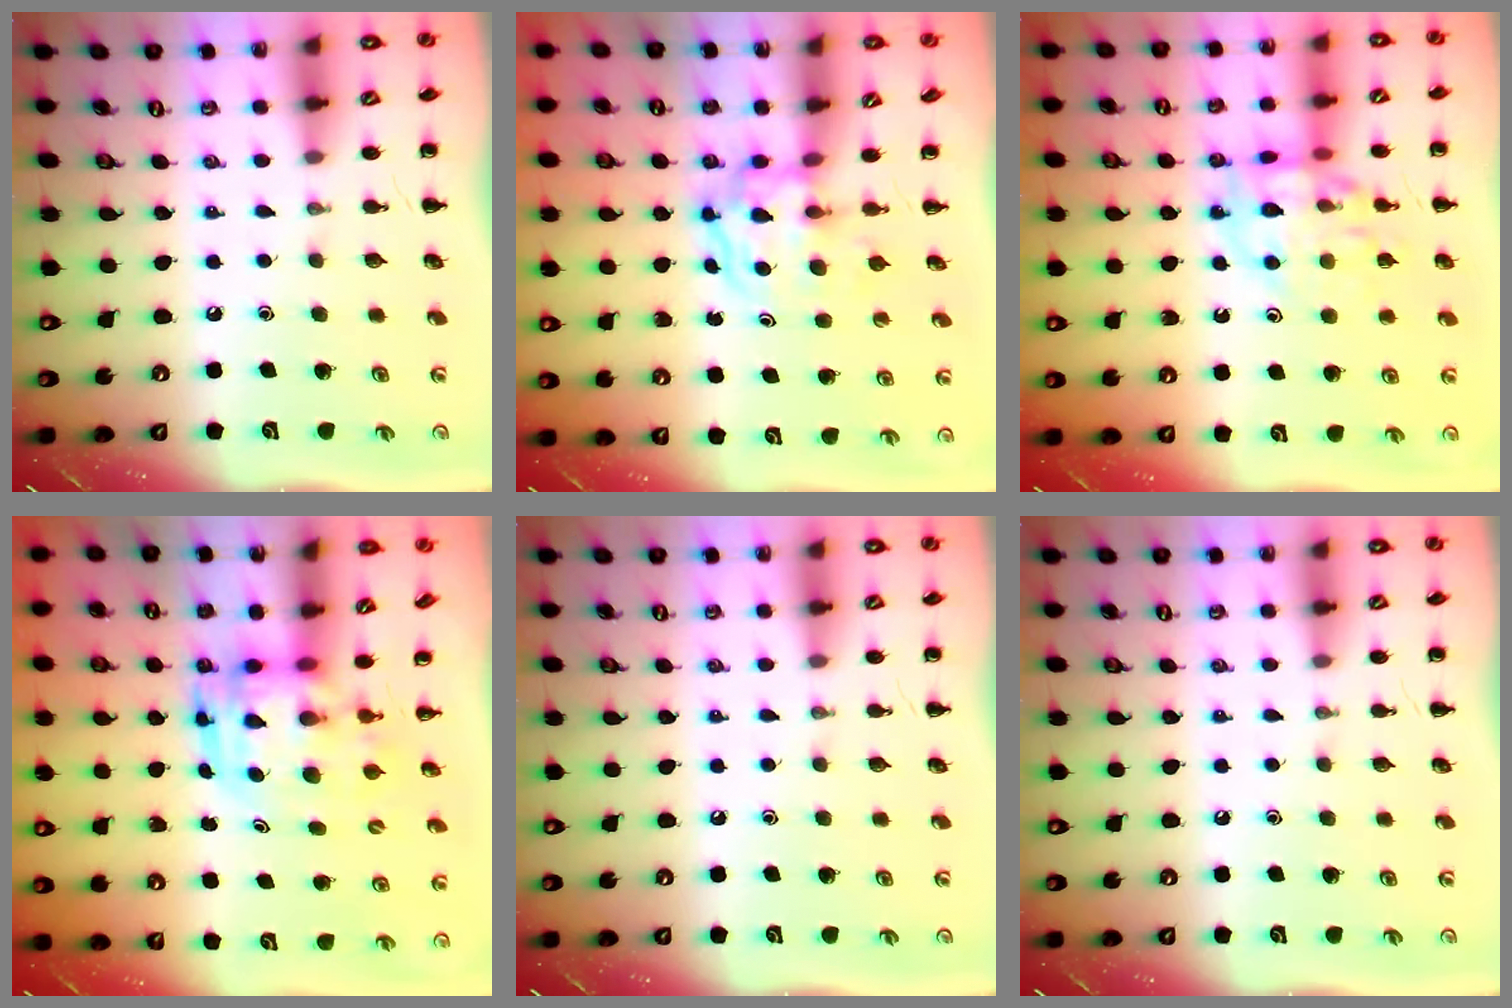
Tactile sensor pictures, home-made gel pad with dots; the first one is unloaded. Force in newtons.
{"total": 3.8, "press": 3.8, "slide": 0.5}
{"total": 12.9, "press": 12.8, "slide": 1.6}
{"total": 3.5, "press": 3.4, "slide": 0.7}
{"total": 0.0}
{"total": 0.0}